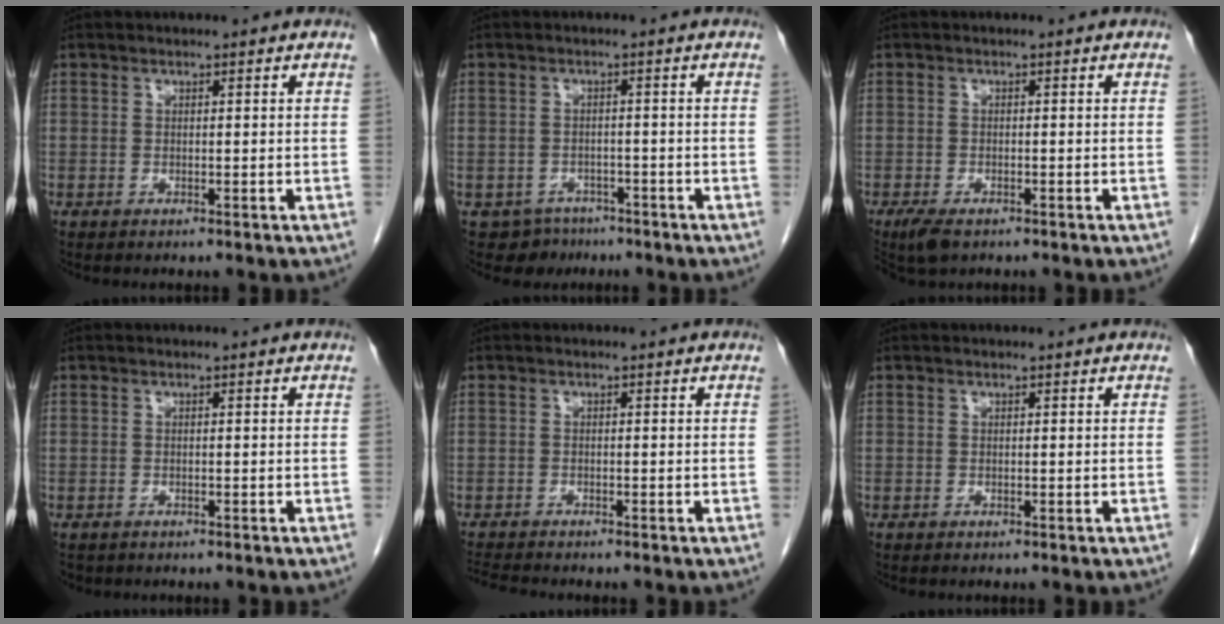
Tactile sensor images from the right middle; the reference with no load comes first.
{"total": 3.9, "force": [-2.9, 2.7, -0.2], "torque": [0.007, 0.008, -0.040]}
{"total": 3.3, "force": [-2.3, 1.3, 2.0], "torque": [-0.044, -0.008, -0.035]}
{"total": 1.0, "force": [-0.8, 0.6, 0.2], "torque": [-0.013, 0.000, -0.011]}
{"total": 3.5, "force": [-3.3, 0.1, 1.1], "torque": [-0.022, -0.014, -0.056]}
{"total": 0.0}